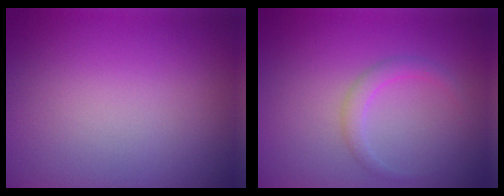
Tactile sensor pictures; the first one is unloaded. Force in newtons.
{"total": 1.5, "press": 1.5, "slide": 0.1}